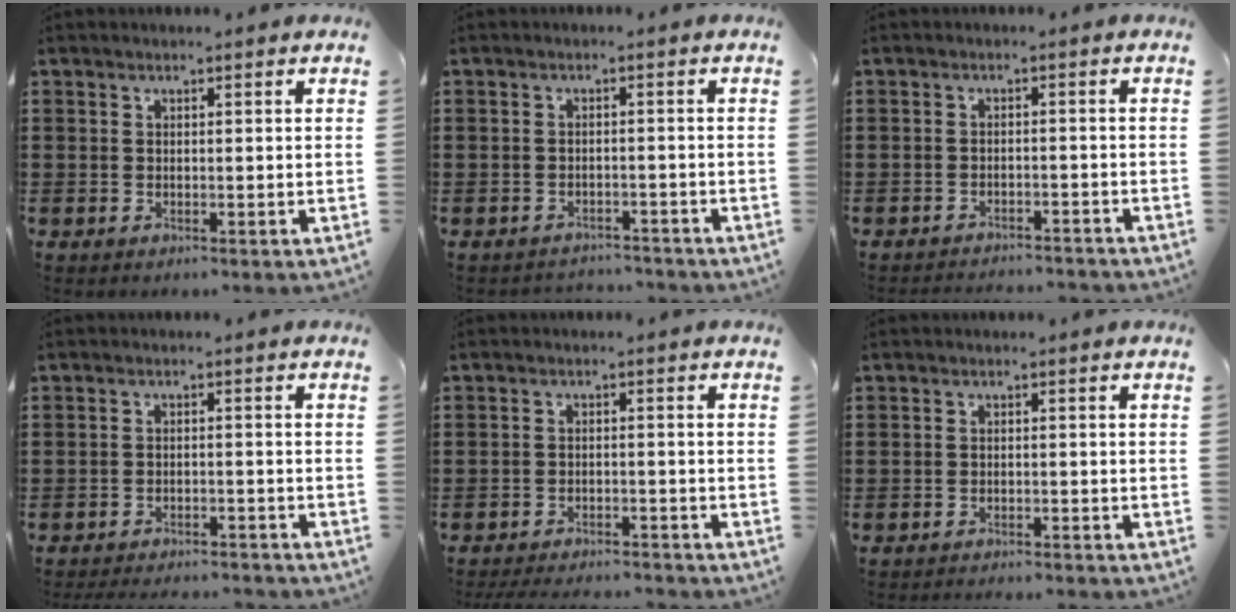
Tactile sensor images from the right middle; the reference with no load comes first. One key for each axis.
{"total": 1.9, "fx": -1.9, "fy": 0.3, "fz": -0.1, "tx": -0.006, "ty": 0.000, "tz": -0.042}
{"total": 2.2, "fx": -2.2, "fy": 0.1, "fz": 0.0, "tx": -0.006, "ty": 0.001, "tz": -0.047}
{"total": 2.9, "fx": -2.9, "fy": 0.1, "fz": 0.3, "tx": -0.008, "ty": 0.001, "tz": -0.061}
{"total": 3.2, "fx": -3.2, "fy": 0.2, "fz": 0.5, "tx": -0.010, "ty": 0.001, "tz": -0.066}
{"total": 1.4, "fx": -1.4, "fy": -0.1, "fz": 0.0, "tx": -0.005, "ty": 0.002, "tz": -0.029}